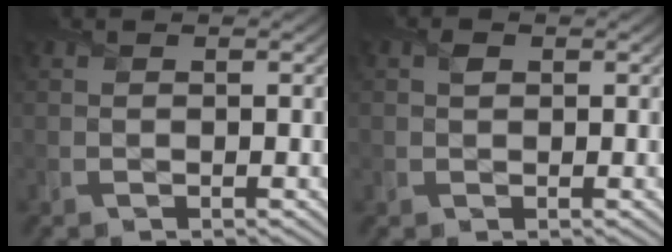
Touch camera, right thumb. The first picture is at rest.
{"total": 1.0, "force": [0.3, 0.8, 0.5], "torque": [-0.011, 0.003, 0.004]}